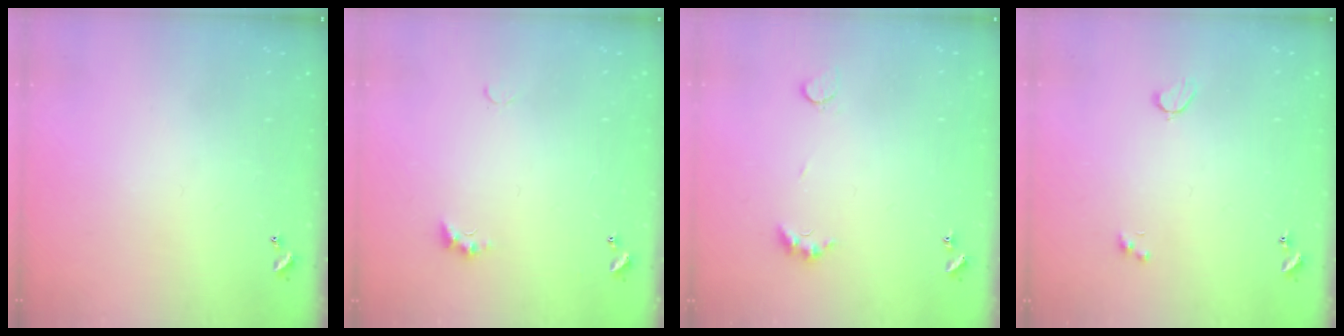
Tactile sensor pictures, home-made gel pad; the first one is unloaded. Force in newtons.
{"total": 2.3, "press": 2.2, "slide": 0.7}
{"total": 3.9, "press": 3.9, "slide": 0.6}
{"total": 2.6, "press": 2.5, "slide": 0.6}